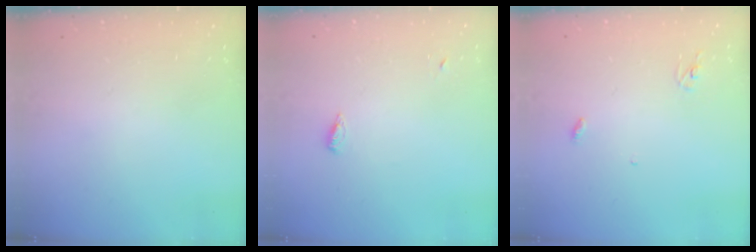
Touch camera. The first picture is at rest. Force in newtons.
{"total": 3.1, "press": 3.0, "slide": 0.7}
{"total": 3.0, "press": 2.9, "slide": 0.2}